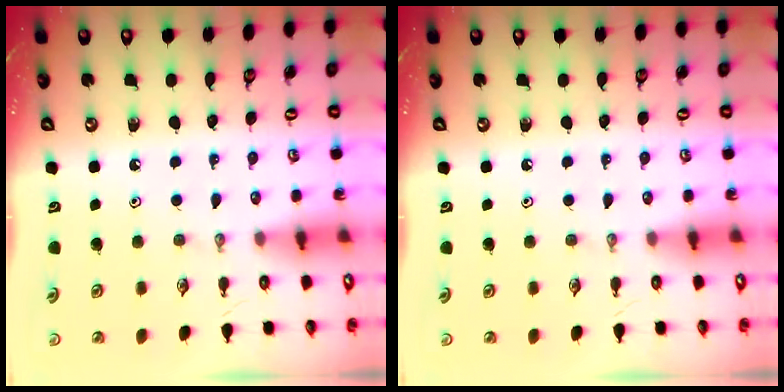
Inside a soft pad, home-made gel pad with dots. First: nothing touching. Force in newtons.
{"total": 0.0}